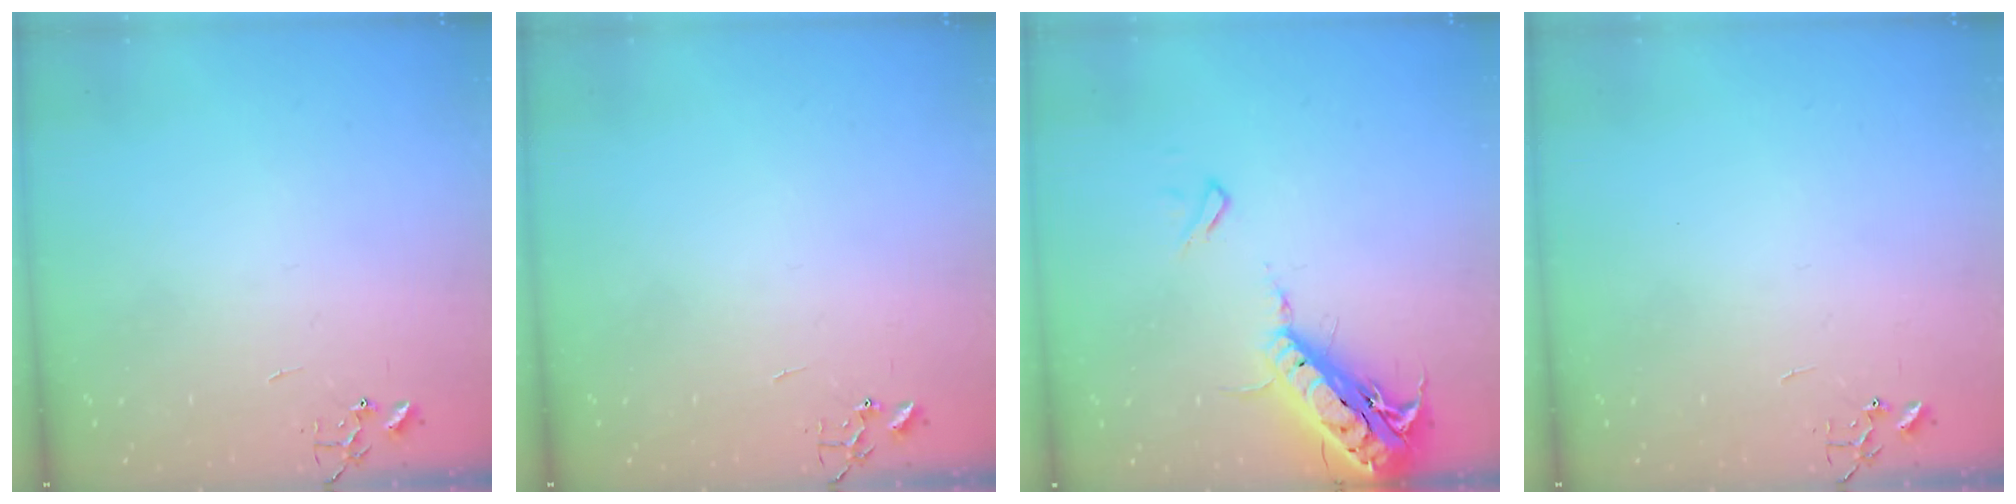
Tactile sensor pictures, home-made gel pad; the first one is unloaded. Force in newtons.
{"total": 0.0}
{"total": 19.4, "press": 19.0, "slide": 4.2}
{"total": 0.0}